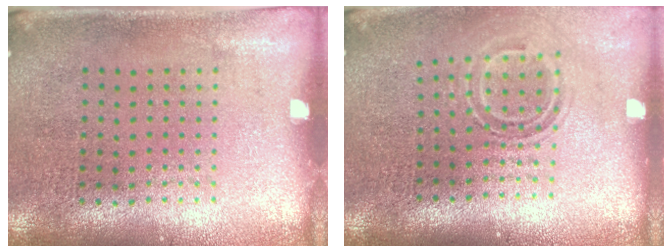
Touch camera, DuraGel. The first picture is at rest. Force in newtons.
{"total": 1.6, "press": 1.0, "slide": 1.2}